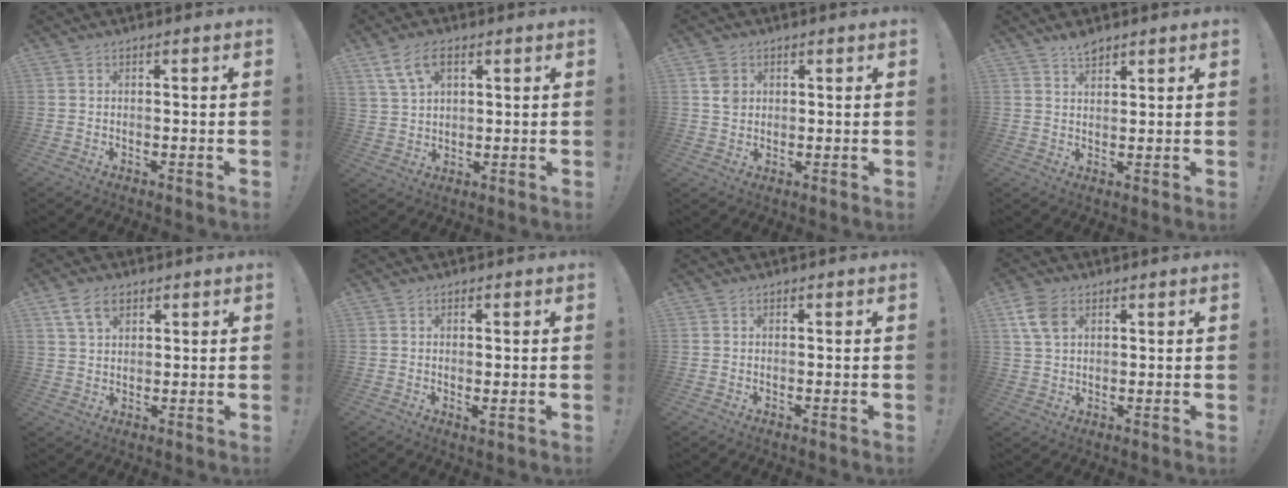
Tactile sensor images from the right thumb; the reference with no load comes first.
{"total": 8.9, "force": [4.4, 5.4, 5.6], "torque": [-0.091, -0.006, 0.085]}
{"total": 4.2, "force": [1.6, 3.6, 1.6], "torque": [-0.013, -0.003, 0.028]}
{"total": 3.7, "force": [3.1, 1.5, 1.4], "torque": [-0.022, -0.017, 0.055]}
{"total": 7.7, "force": [4.2, 4.9, 4.2], "torque": [-0.068, -0.006, 0.081]}
{"total": 1.7, "force": [0.4, 0.4, 1.6], "torque": [-0.025, -0.003, 0.007]}
{"total": 0.0}
{"total": 7.4, "force": [3.2, 4.8, 4.6], "torque": [-0.085, -0.006, 0.065]}